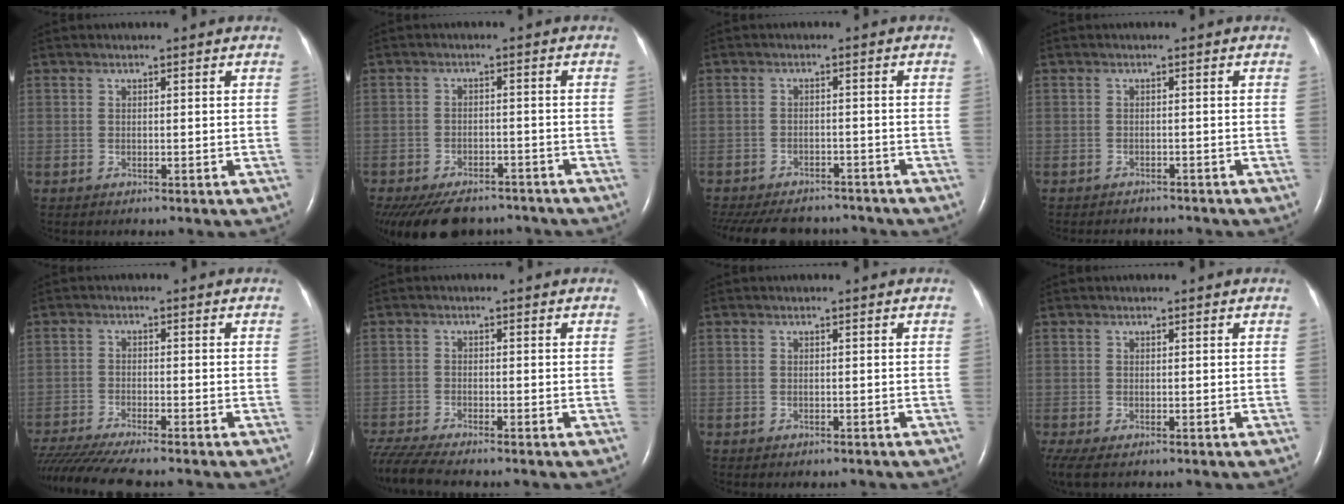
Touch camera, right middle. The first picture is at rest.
{"total": 14.2, "force": [-11.4, 6.4, 5.5], "torque": [-0.129, -0.012, -0.155]}
{"total": 17.0, "force": [-14.5, 6.6, 6.0], "torque": [-0.177, -0.017, -0.195]}
{"total": 4.3, "force": [-4.0, 1.3, 0.8], "torque": [-0.011, -0.003, -0.051]}
{"total": 11.9, "force": [-10.5, 0.0, 5.7], "torque": [-0.088, -0.026, -0.171]}
{"total": 6.8, "force": [-6.2, -0.4, 2.9], "torque": [-0.062, -0.021, -0.112]}
{"total": 0.7, "force": [-0.6, 0.3, 0.2], "torque": [-0.009, -0.001, -0.006]}
{"total": 3.6, "force": [-2.3, 1.3, 2.4], "torque": [-0.052, -0.014, -0.040]}